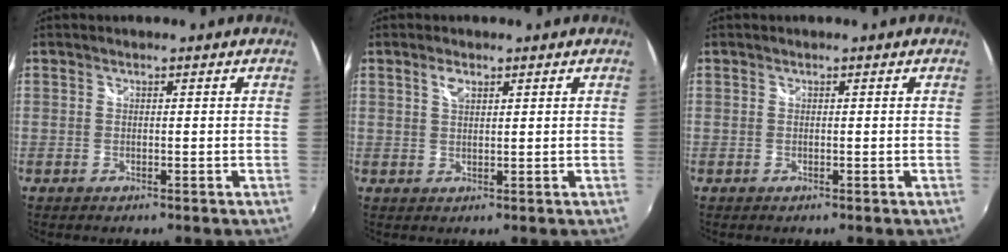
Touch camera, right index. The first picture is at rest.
{"total": 2.2, "force": [1.2, 1.0, 1.6], "torque": [-0.028, 0.003, 0.021]}
{"total": 0.0}